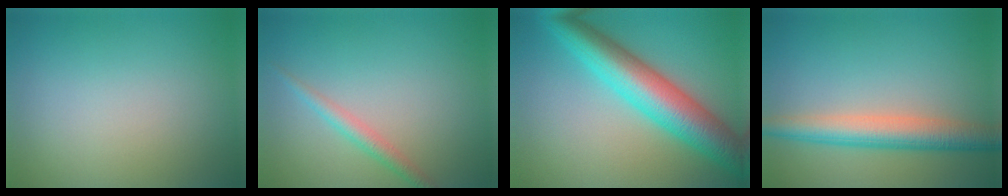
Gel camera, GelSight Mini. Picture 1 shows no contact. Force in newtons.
{"total": 1.8, "press": 1.8, "slide": 0.0}
{"total": 8.7, "press": 8.7, "slide": 0.1}
{"total": 5.0, "press": 5.0, "slide": 0.1}